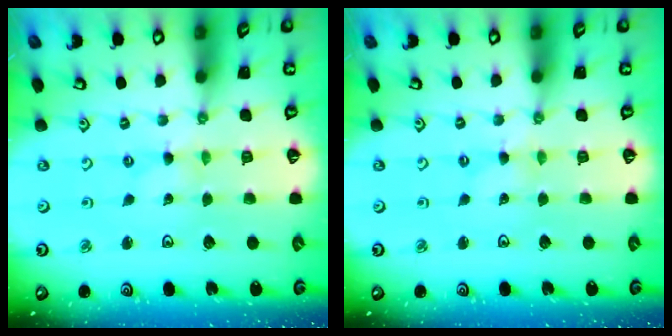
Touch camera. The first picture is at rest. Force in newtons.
{"total": 0.0}